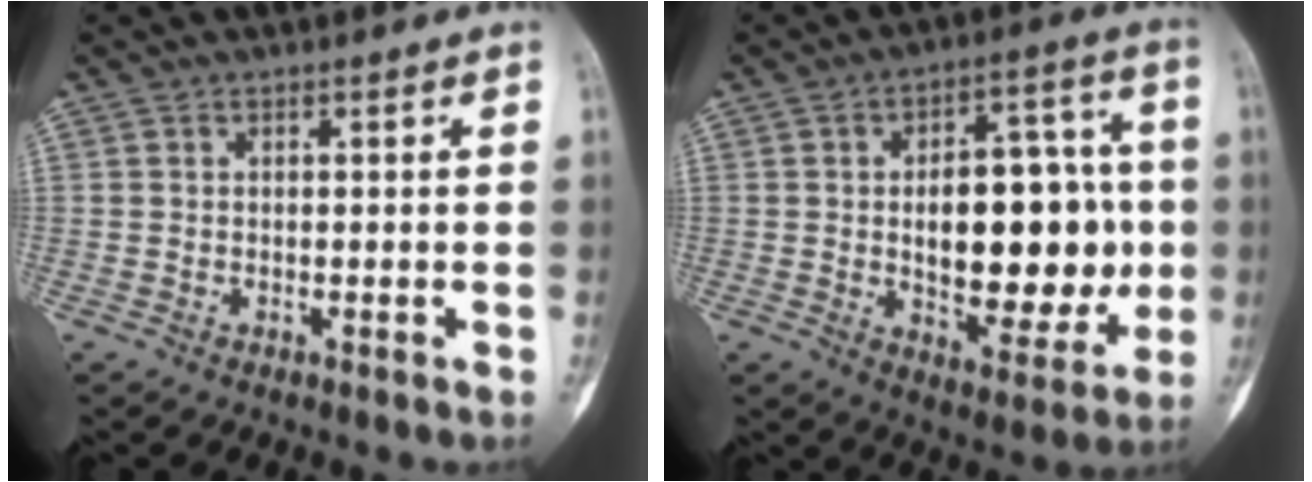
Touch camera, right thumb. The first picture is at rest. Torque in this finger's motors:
{"motor_torque": [0.92, 0.98, 0.23, 0.09, 0.37]}